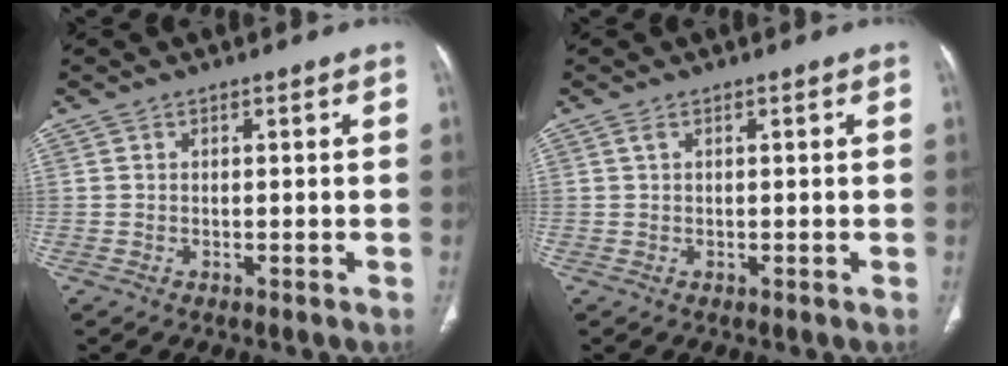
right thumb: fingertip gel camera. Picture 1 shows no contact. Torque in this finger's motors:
{"motor_torque": [-0.07, 0.04, 0.21, -0.18, 0.04]}